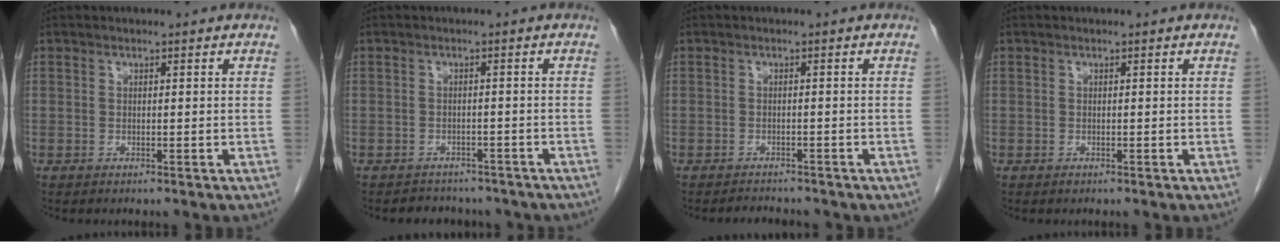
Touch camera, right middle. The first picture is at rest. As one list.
[{"total": 6.3, "force": [-5.5, 2.9, 1.1], "torque": [-0.010, 0.008, -0.058]}, {"total": 3.6, "force": [-3.2, 1.4, 1.0], "torque": [-0.019, -0.001, -0.037]}, {"total": 0.0}]